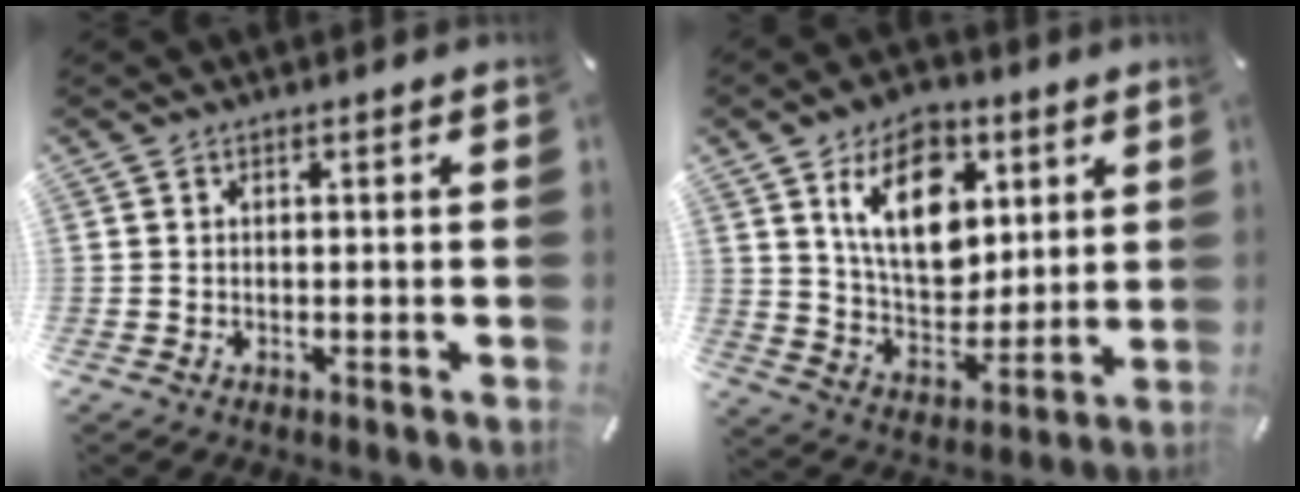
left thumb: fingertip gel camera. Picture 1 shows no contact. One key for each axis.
{"total": 16.1, "fx": 6.7, "fy": 11.0, "fz": 9.6, "tx": -0.147, "ty": -0.018, "tz": 0.124}